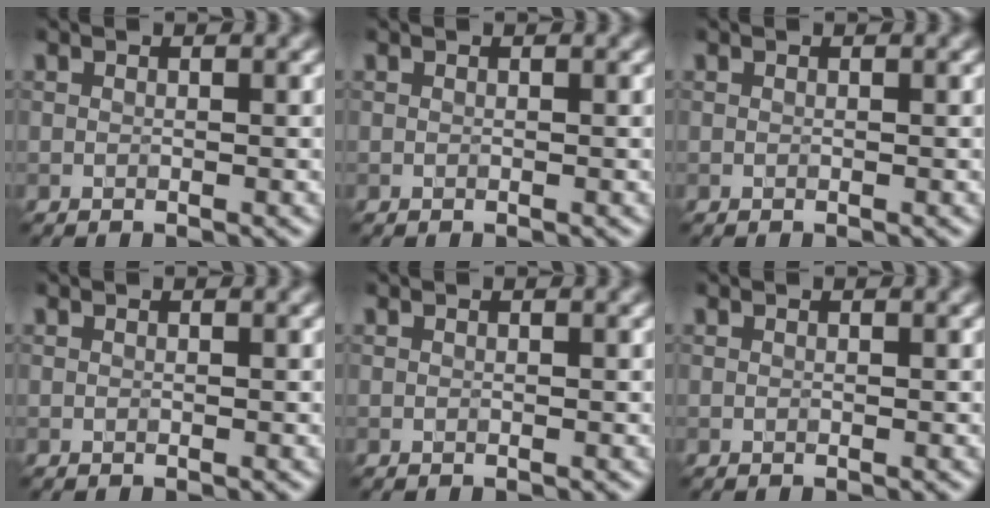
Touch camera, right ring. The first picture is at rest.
{"total": 0.0}
{"total": 0.0}
{"total": 0.0}
{"total": 0.0}
{"total": 0.0}